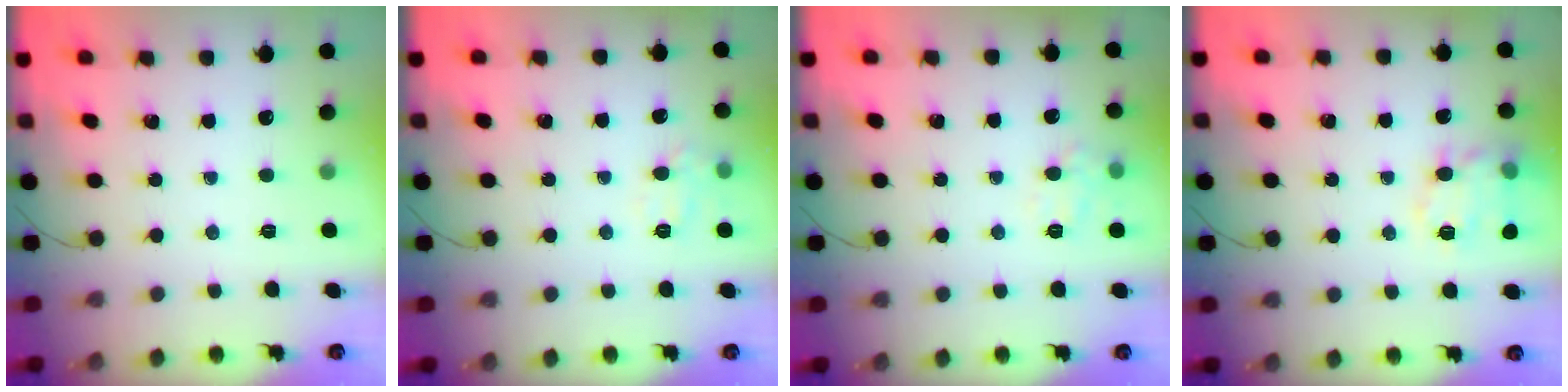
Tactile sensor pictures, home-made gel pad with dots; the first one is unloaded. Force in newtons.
{"total": 6.8, "press": 6.7, "slide": 1.0}
{"total": 8.1, "press": 8.0, "slide": 1.2}
{"total": 14.6, "press": 14.6, "slide": 0.9}